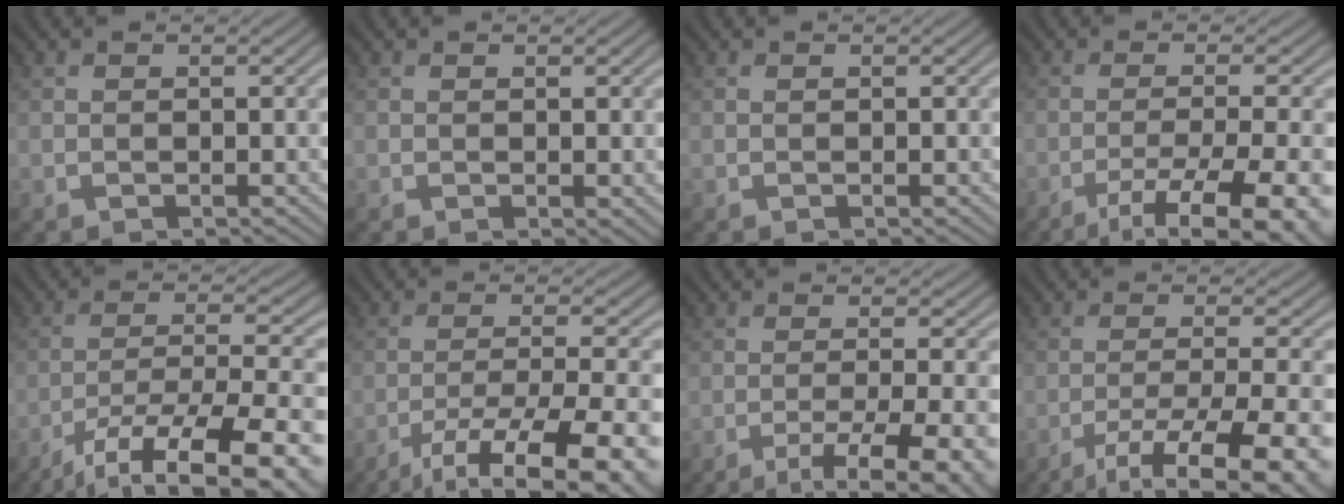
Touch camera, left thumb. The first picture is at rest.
{"total": 0.7, "force": [0.1, 0.2, 0.6], "torque": [-0.011, -0.003, 0.002]}
{"total": 0.0}
{"total": 10.9, "force": [-6.4, 2.3, 8.5], "torque": [-0.144, -0.010, -0.089]}
{"total": 16.3, "force": [-11.2, 4.4, 11.0], "torque": [-0.173, -0.025, -0.155]}
{"total": 14.9, "force": [-9.6, 3.8, 10.7], "torque": [-0.177, -0.031, -0.135]}
{"total": 8.7, "force": [-4.8, 1.7, 7.0], "torque": [-0.108, -0.003, -0.068]}
{"total": 13.3, "force": [-8.3, 3.2, 10.0], "torque": [-0.163, -0.024, -0.114]}